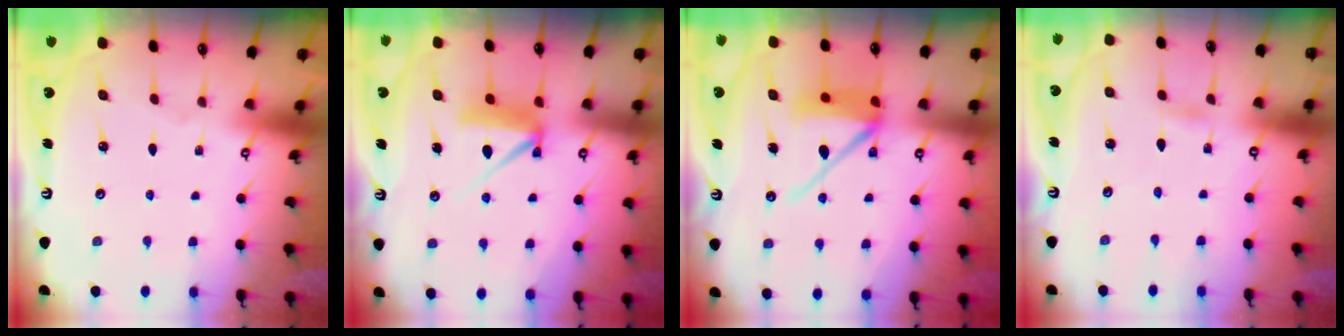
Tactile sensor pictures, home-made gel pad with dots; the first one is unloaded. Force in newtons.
{"total": 8.1, "press": 8.1, "slide": 0.1}
{"total": 10.7, "press": 10.6, "slide": 1.7}
{"total": 2.1, "press": 2.1, "slide": 0.2}